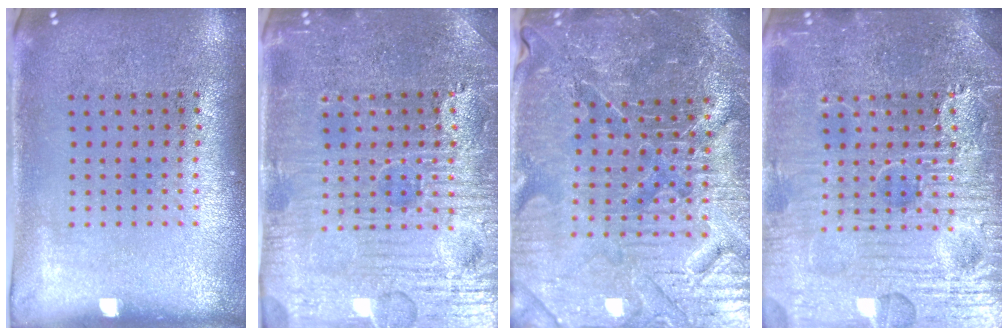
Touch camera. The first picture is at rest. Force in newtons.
{"total": 5.0, "press": 4.9, "slide": 1.1}
{"total": 5.6, "press": 5.3, "slide": 2.0}
{"total": 7.8, "press": 7.8, "slide": 0.9}